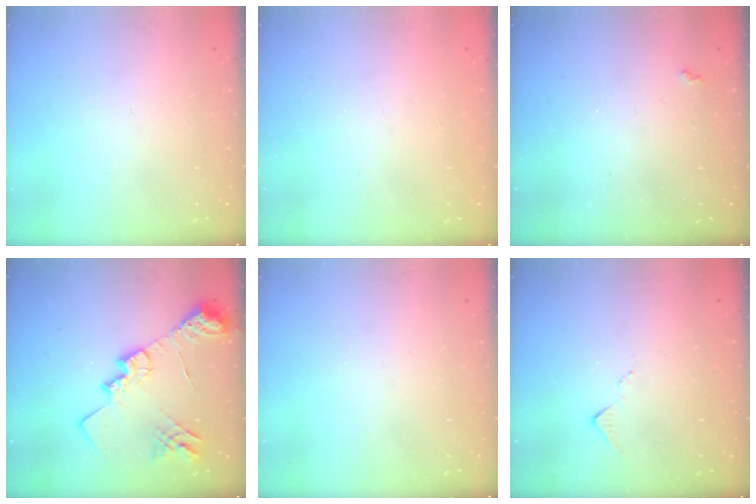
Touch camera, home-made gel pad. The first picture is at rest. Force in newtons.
{"total": 1.2, "press": 1.2, "slide": 0.1}
{"total": 1.9, "press": 1.8, "slide": 0.5}
{"total": 19.1, "press": 19.0, "slide": 1.6}
{"total": 0.0}
{"total": 7.1, "press": 7.1, "slide": 0.8}